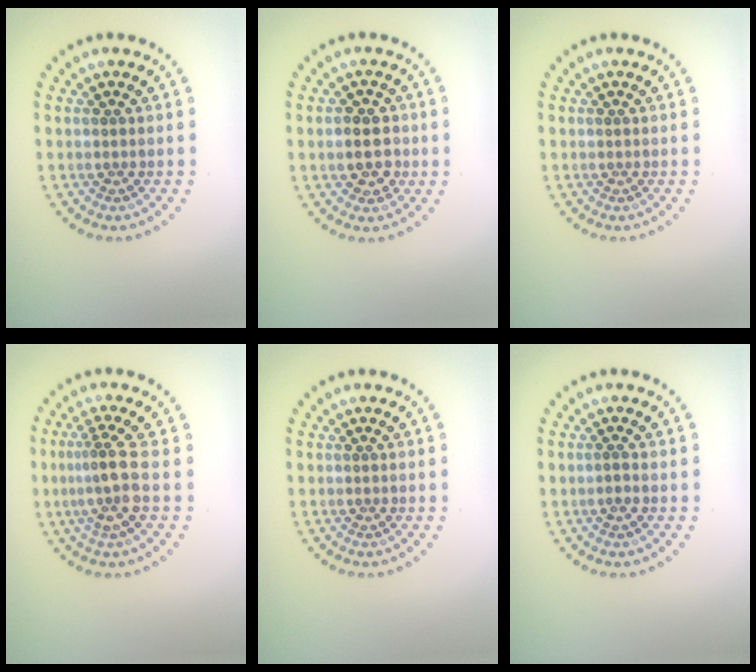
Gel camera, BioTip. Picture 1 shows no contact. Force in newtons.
{"total": 3.1, "press": 3.0, "slide": 0.6}
{"total": 0.0}
{"total": 3.0, "press": 2.3, "slide": 1.9}
{"total": 0.0}
{"total": 0.5, "press": 0.4, "slide": 0.4}